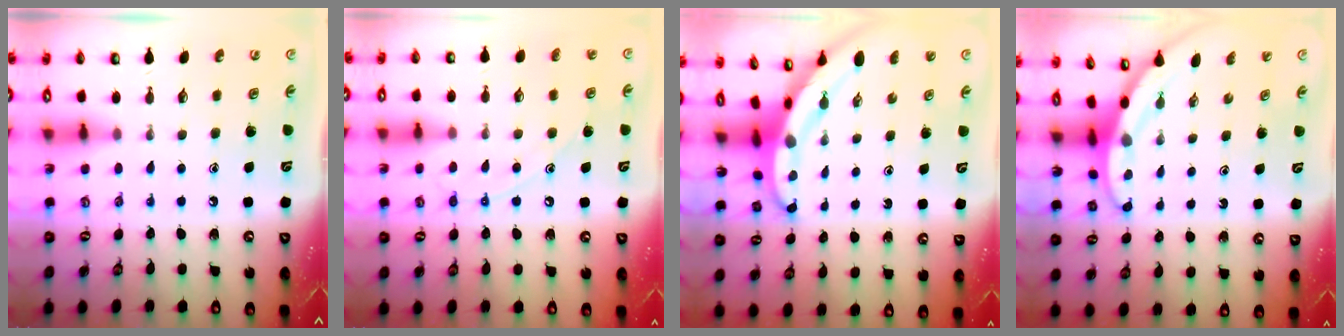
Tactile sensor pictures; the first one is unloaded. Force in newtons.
{"total": 9.0, "press": 9.0, "slide": 0.8}
{"total": 4.6, "press": 4.6, "slide": 0.4}
{"total": 3.5, "press": 3.5, "slide": 0.1}